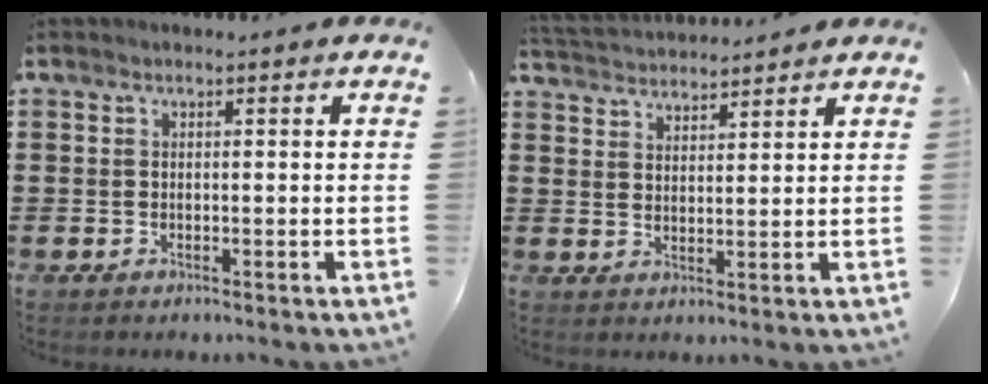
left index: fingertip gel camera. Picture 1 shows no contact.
{"total": 2.9, "force": [2.9, 0.2, -0.2], "torque": [-0.008, -0.010, 0.053]}